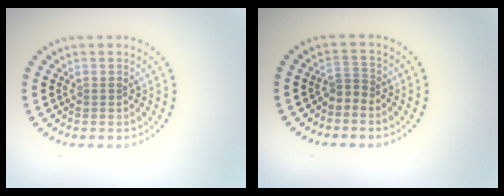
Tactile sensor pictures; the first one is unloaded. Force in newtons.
{"total": 1.4, "press": 0.9, "slide": 1.1}